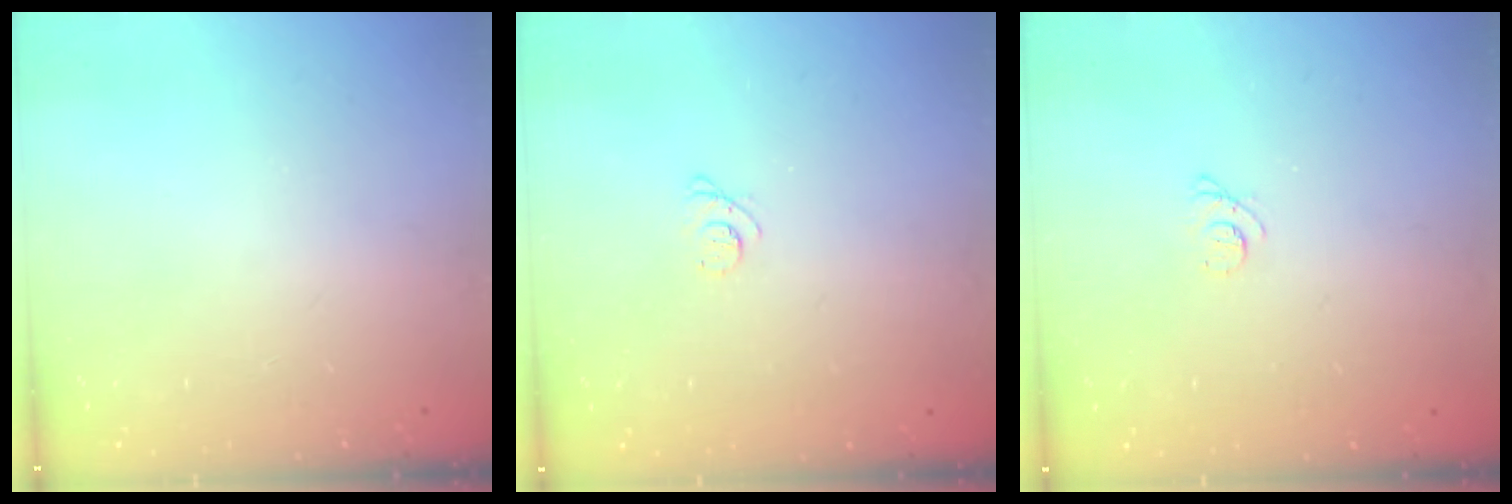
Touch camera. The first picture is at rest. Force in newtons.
{"total": 2.4, "press": 2.3, "slide": 0.3}
{"total": 2.3, "press": 2.3, "slide": 0.3}